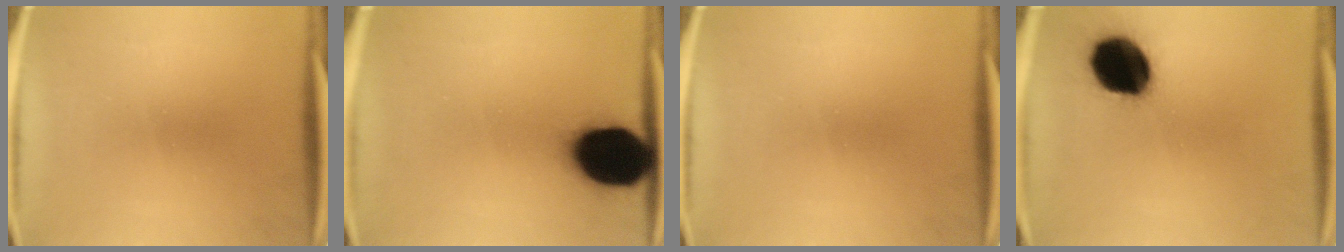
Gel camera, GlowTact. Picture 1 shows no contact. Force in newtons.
{"total": 20.1}
{"total": 0.0}
{"total": 18.2}